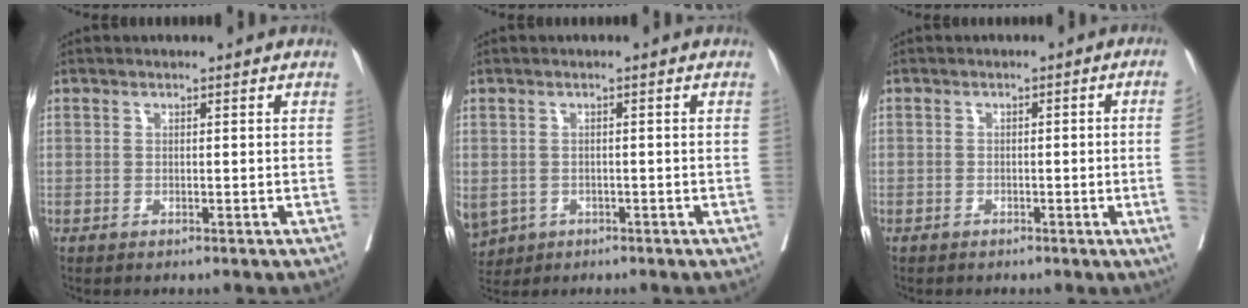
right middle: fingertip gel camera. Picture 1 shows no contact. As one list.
[{"total": 10.3, "force": [-4.1, 8.5, 4.1], "torque": [-0.126, -0.006, -0.054]}, {"total": 3.9, "force": [-0.9, -0.8, 3.7], "torque": [-0.042, 0.001, -0.014]}]